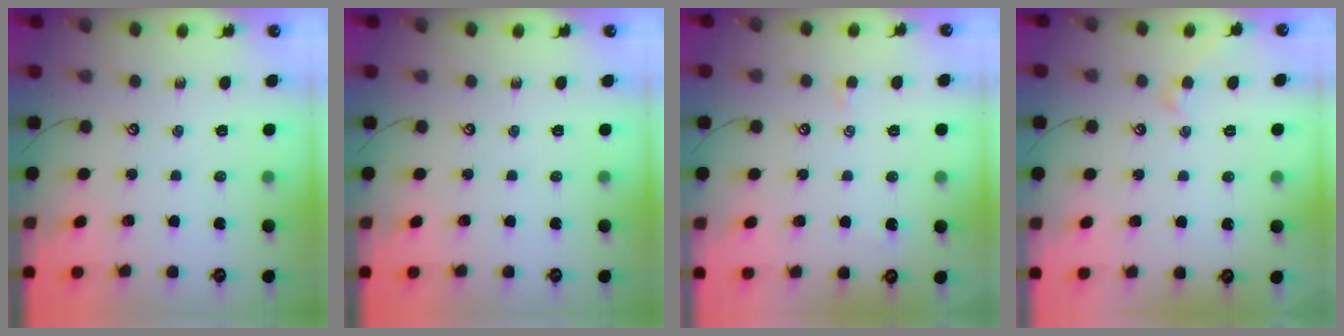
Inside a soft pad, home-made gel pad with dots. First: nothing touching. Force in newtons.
{"total": 0.0}
{"total": 1.8, "press": 1.7, "slide": 0.3}
{"total": 0.6, "press": 0.4, "slide": 0.5}